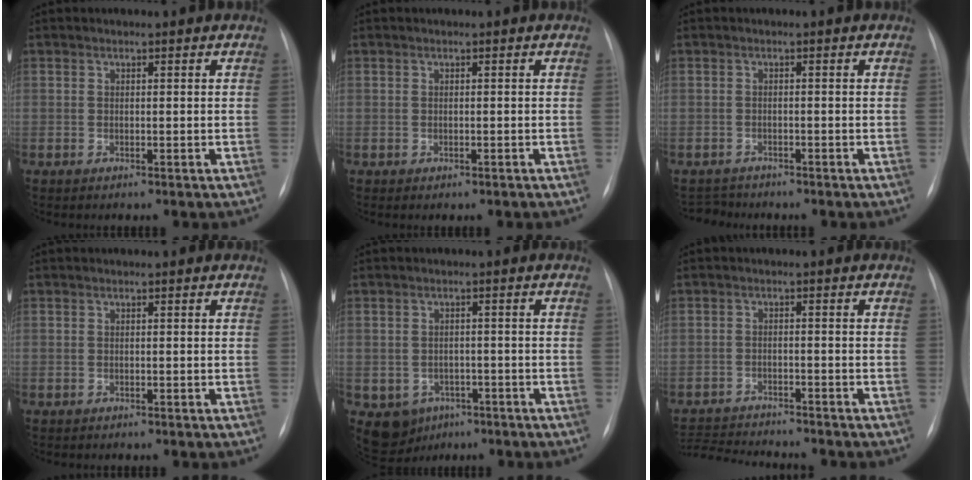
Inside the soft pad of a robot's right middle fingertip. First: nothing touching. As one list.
[{"total": 0.0}, {"total": 2.2, "force": [-2.0, 0.1, -0.8], "torque": [0.014, -0.012, -0.035]}, {"total": 0.0}, {"total": 6.3, "force": [-3.2, 5.2, 1.6], "torque": [-0.035, 0.009, -0.037]}, {"total": 9.2, "force": [-8.9, 0.0, 2.1], "torque": [-0.039, -0.002, -0.145]}]